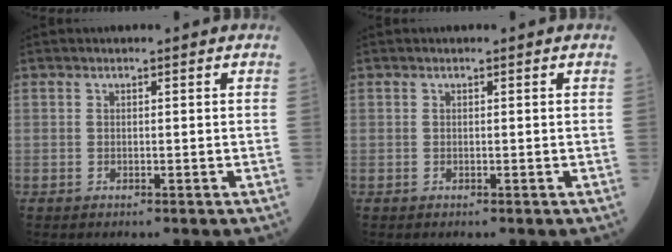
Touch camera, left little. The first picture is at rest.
{"total": 0.0}